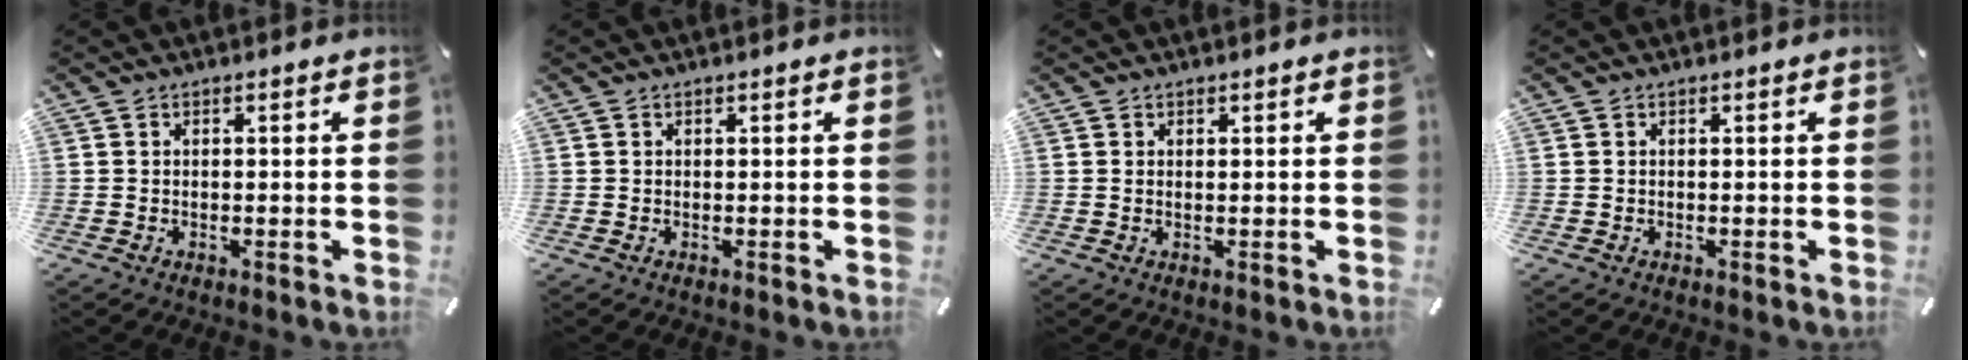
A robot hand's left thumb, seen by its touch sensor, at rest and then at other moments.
{"total": 0.0}
{"total": 0.7, "force": [0.2, 0.3, 0.6], "torque": [-0.012, 0.002, 0.003]}
{"total": 0.0}